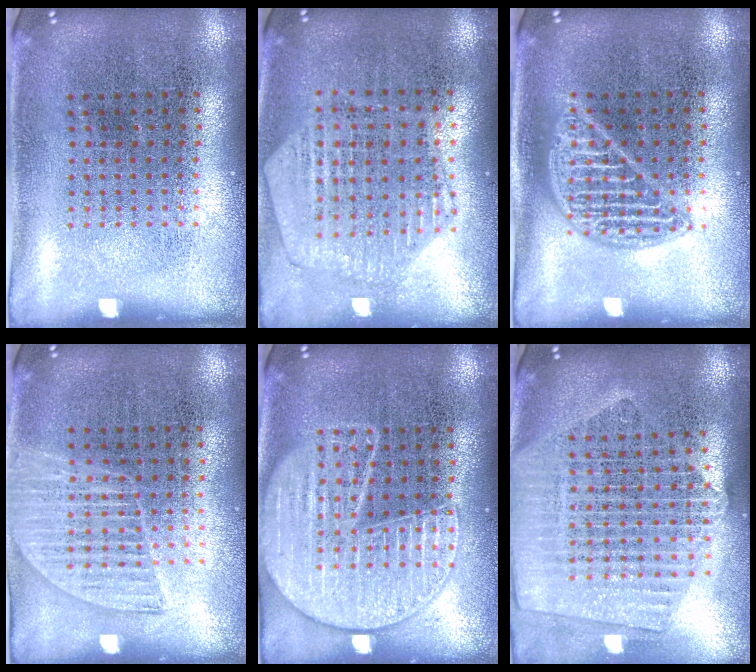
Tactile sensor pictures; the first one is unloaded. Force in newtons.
{"total": 1.2, "press": 1.2, "slide": 0.1}
{"total": 1.5, "press": 1.5, "slide": 0.2}
{"total": 1.3, "press": 1.2, "slide": 0.6}
{"total": 3.5, "press": 3.5, "slide": 0.3}
{"total": 2.3, "press": 2.1, "slide": 1.1}